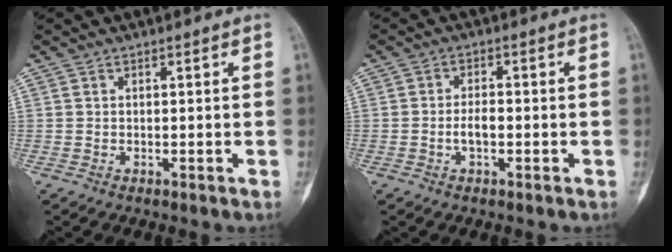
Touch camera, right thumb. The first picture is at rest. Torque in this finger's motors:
{"motor_torque": [0.85, 0.56, 0.48, -0.43, 0.24]}